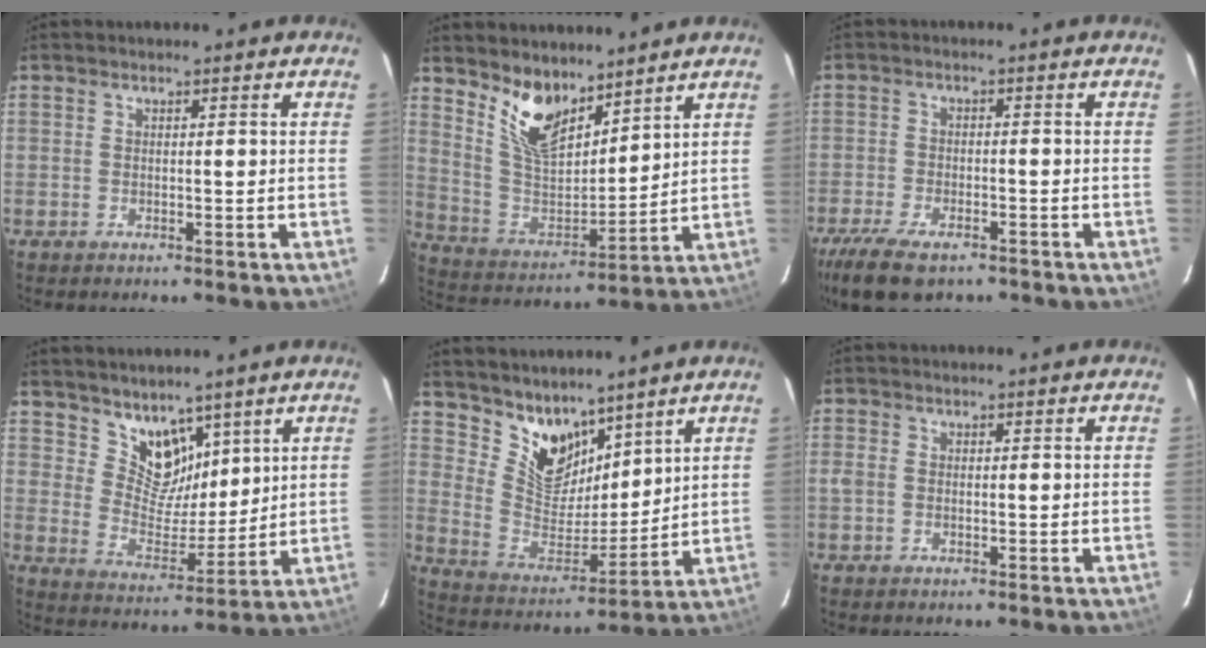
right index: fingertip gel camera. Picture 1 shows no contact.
{"total": 12.0, "force": [8.7, 5.2, 6.4], "torque": [-0.125, -0.005, 0.178]}
{"total": 11.6, "force": [-8.3, 4.8, 6.5], "torque": [-0.161, -0.031, -0.147]}
{"total": 9.2, "force": [6.6, 5.6, 3.1], "torque": [-0.045, -0.004, 0.130]}
{"total": 12.0, "force": [9.2, 6.4, 4.3], "torque": [-0.082, -0.004, 0.186]}
{"total": 1.9, "force": [-0.5, 1.1, 1.5], "torque": [-0.035, -0.001, -0.012]}